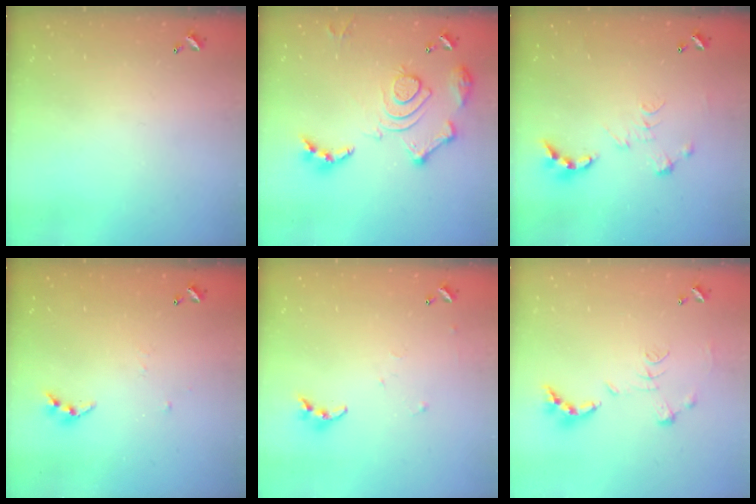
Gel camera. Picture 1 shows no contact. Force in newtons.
{"total": 16.1, "press": 16.0, "slide": 1.8}
{"total": 0.0}
{"total": 4.7, "press": 4.7, "slide": 0.4}
{"total": 4.1, "press": 4.1, "slide": 0.4}
{"total": 1.1, "press": 1.0, "slide": 0.4}